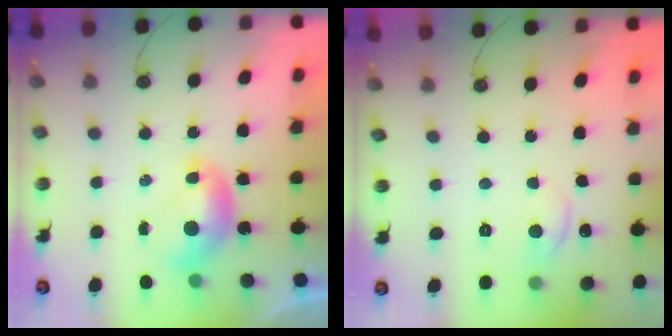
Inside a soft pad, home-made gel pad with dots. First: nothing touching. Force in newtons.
{"total": 1.6, "press": 1.5, "slide": 0.6}